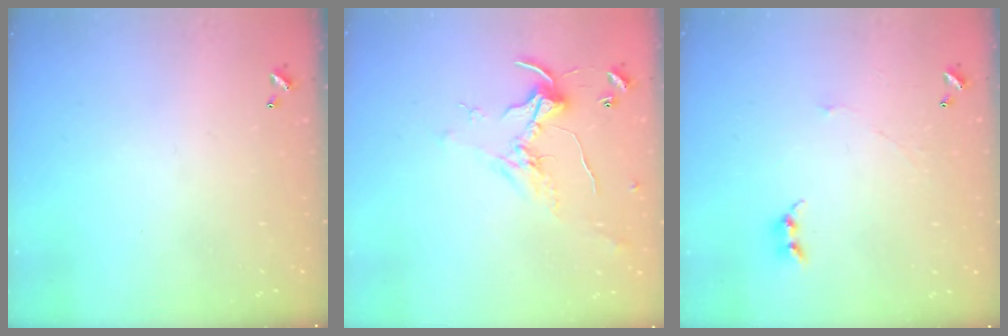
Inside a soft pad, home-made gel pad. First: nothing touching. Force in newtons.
{"total": 1.6, "press": 1.5, "slide": 0.5}
{"total": 1.5, "press": 1.4, "slide": 0.2}